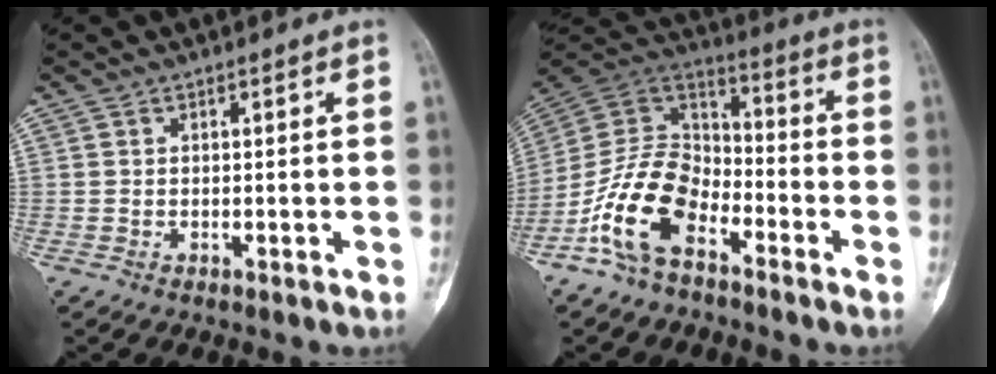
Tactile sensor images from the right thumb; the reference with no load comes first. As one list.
[{"total": 15.0, "force": [-8.0, 8.5, 9.5], "torque": [-0.175, 0.068, -0.163]}]